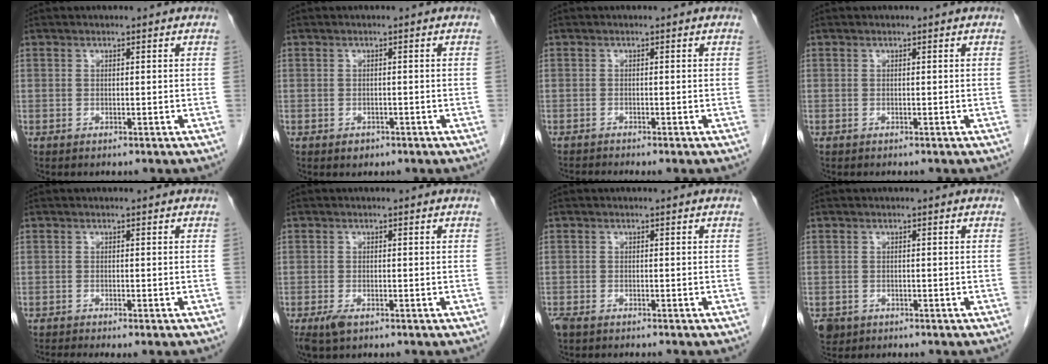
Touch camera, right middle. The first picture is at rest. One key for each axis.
{"total": 1.3, "fx": -0.8, "fy": 0.9, "fz": 0.5, "tx": -0.009, "ty": 0.001, "tz": -0.006}
{"total": 2.2, "fx": -2.0, "fy": -0.6, "fz": 0.7, "tx": -0.007, "ty": -0.001, "tz": -0.031}
{"total": 0.0}
{"total": 4.6, "fx": -3.8, "fy": 0.1, "fz": 2.5, "tx": -0.029, "ty": -0.008, "tz": -0.059}
{"total": 2.6, "fx": -1.5, "fy": 1.1, "fz": 1.8, "tx": -0.042, "ty": -0.005, "tz": -0.023}
{"total": 3.4, "fx": -2.9, "fy": 0.7, "fz": 1.7, "tx": -0.026, "ty": -0.008, "tz": -0.044}
{"total": 2.7, "fx": -1.6, "fy": 2.1, "fz": 0.5, "tx": -0.012, "ty": 0.001, "tz": -0.025}